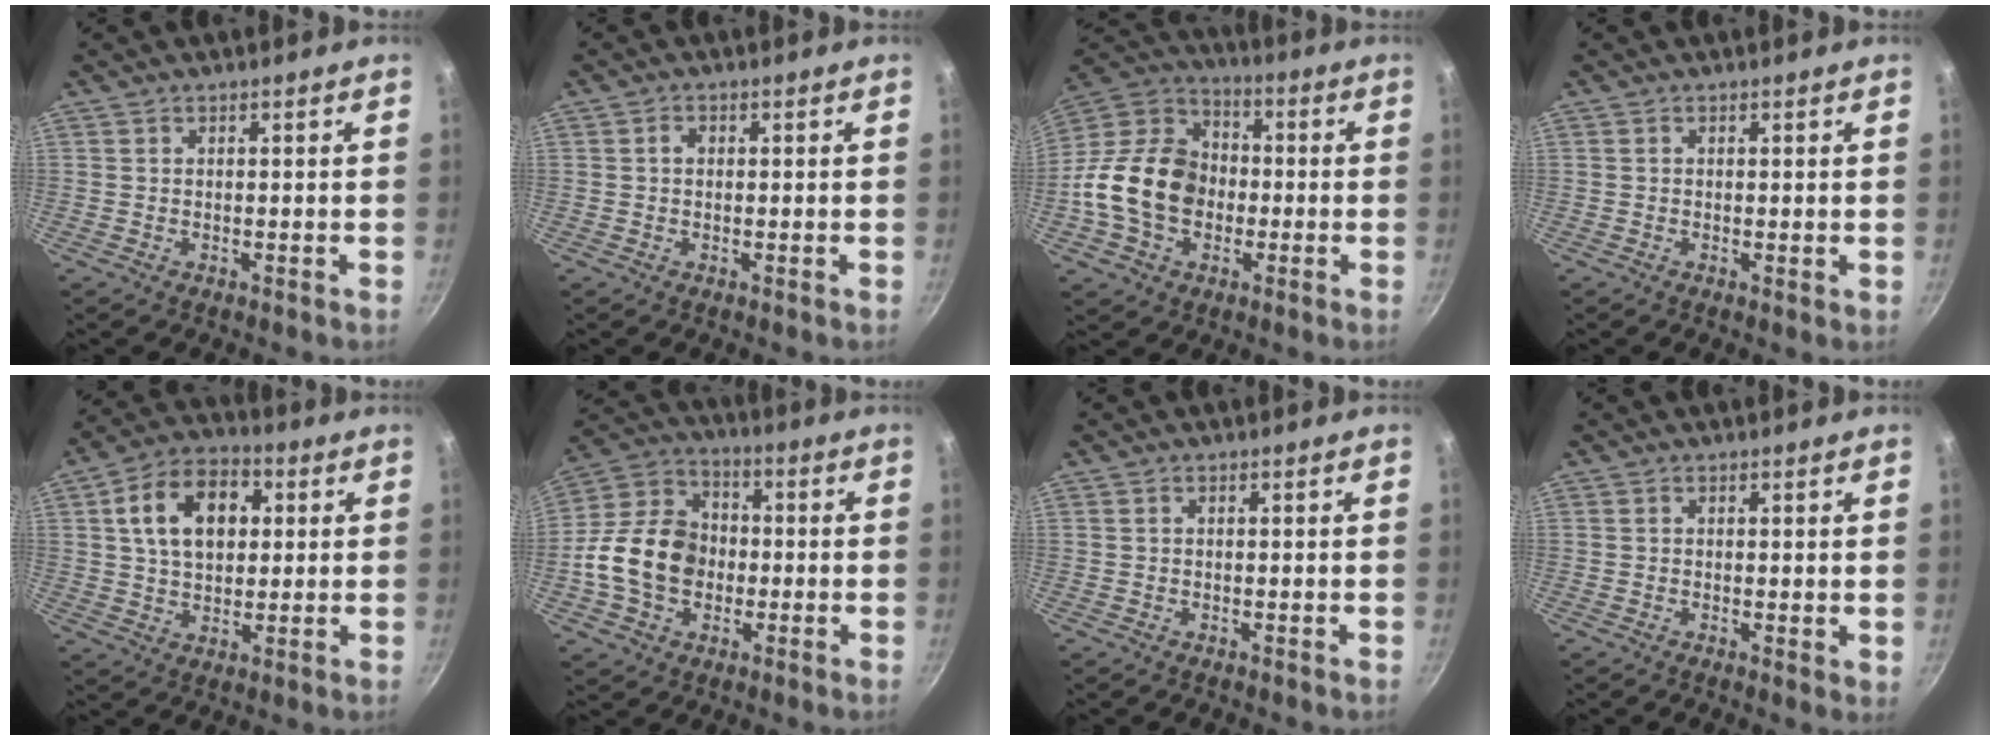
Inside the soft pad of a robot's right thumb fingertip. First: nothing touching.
{"total": 1.4, "force": [0.2, 1.1, 0.9], "torque": [-0.016, 0.005, 0.003]}
{"total": 17.7, "force": [-2.8, 13.6, 11.0], "torque": [-0.172, 0.039, -0.064]}
{"total": 0.6, "force": [0.1, 0.2, 0.5], "torque": [-0.008, -0.001, 0.000]}
{"total": 14.0, "force": [3.2, 9.5, 9.8], "torque": [-0.137, 0.013, 0.045]}
{"total": 15.7, "force": [-2.3, 12.2, 9.6], "torque": [-0.145, 0.033, -0.055]}
{"total": 0.0}
{"total": 1.5, "force": [0.3, 0.6, 1.3], "torque": [-0.018, -0.003, 0.003]}